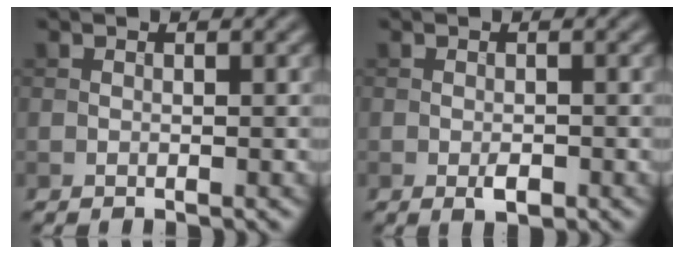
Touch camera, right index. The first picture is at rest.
{"total": 1.5, "force": [-0.7, 0.7, 1.2], "torque": [-0.019, -0.002, -0.012]}